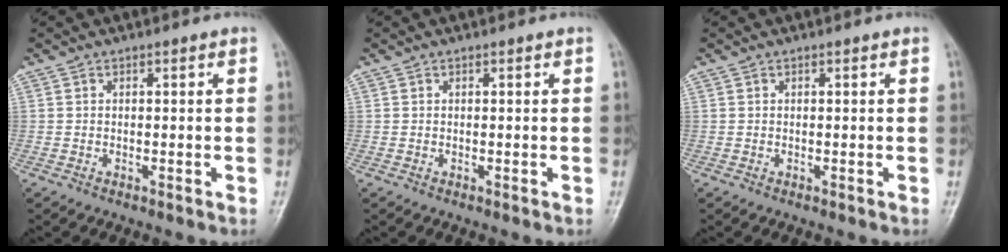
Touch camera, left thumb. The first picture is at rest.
{"total": 0.0}
{"total": 0.0}